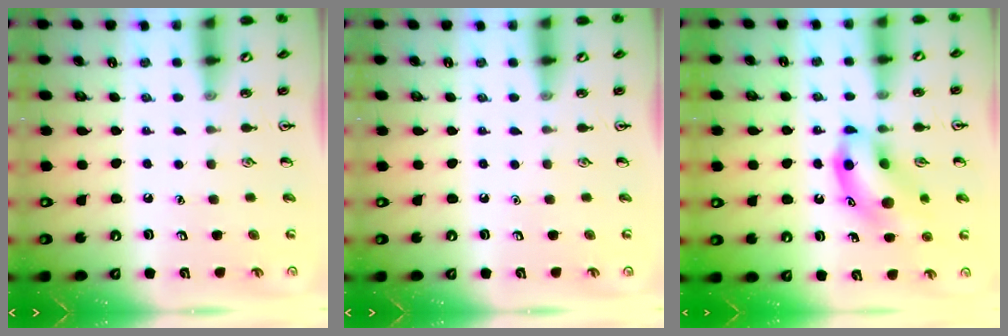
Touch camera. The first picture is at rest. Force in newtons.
{"total": 0.0}
{"total": 13.0, "press": 12.7, "slide": 2.4}